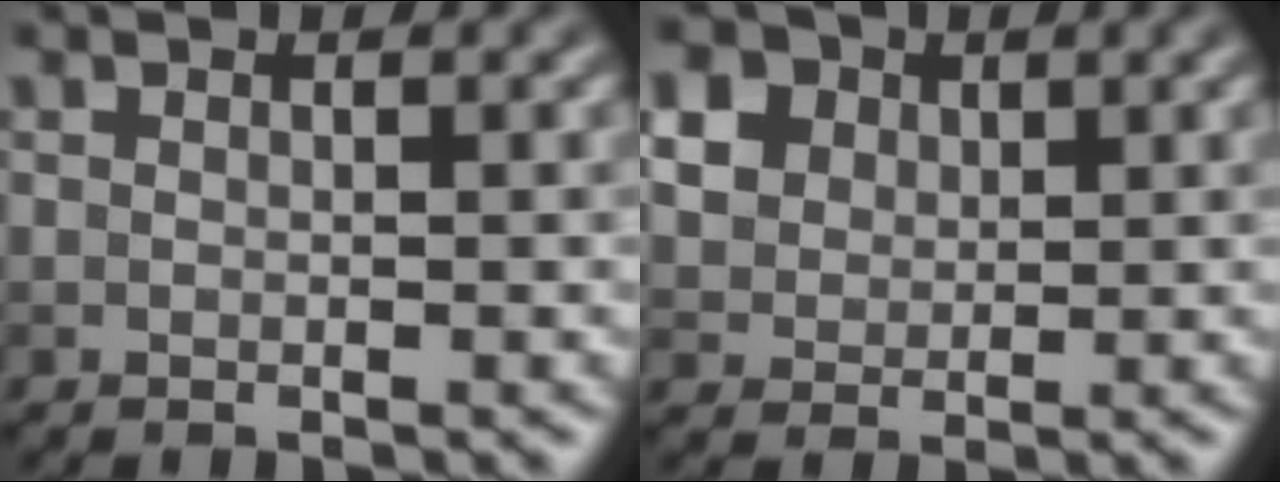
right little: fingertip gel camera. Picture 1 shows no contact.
{"total": 8.6, "force": [4.0, 6.5, 4.0], "torque": [-0.105, 0.025, 0.061]}